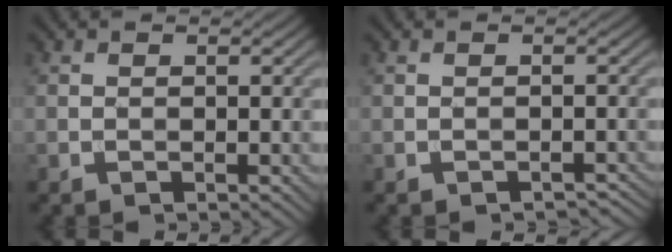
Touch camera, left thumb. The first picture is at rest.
{"total": 1.2, "force": [-1.0, 0.5, 0.4], "torque": [-0.007, 0.002, -0.010]}